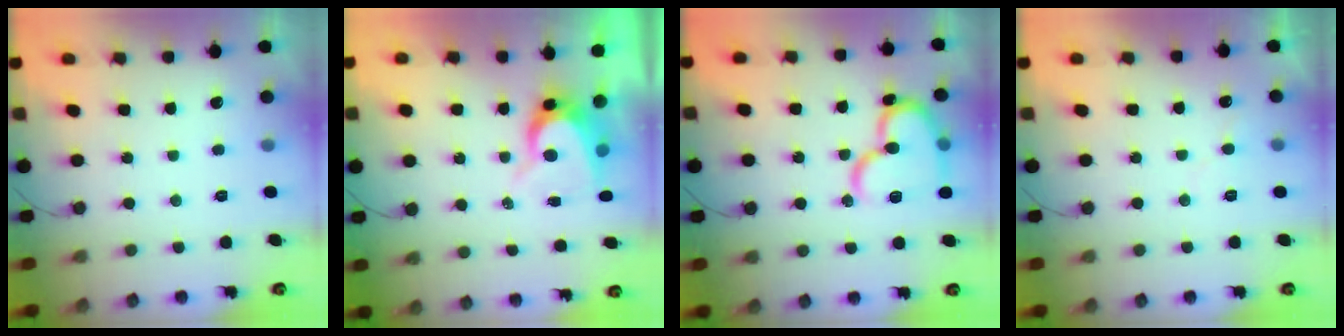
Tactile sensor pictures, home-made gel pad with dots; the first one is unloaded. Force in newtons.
{"total": 8.3, "press": 8.2, "slide": 0.6}
{"total": 18.4, "press": 18.2, "slide": 2.4}
{"total": 4.7, "press": 4.7, "slide": 0.4}